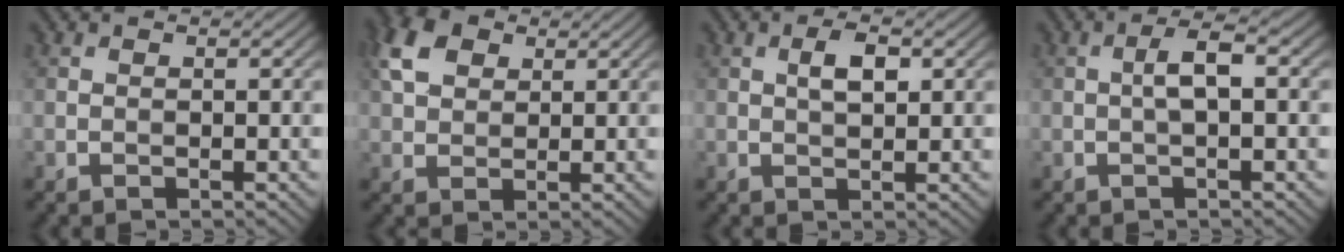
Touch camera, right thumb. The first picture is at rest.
{"total": 5.9, "force": [2.4, 4.2, 3.5], "torque": [-0.091, 0.013, 0.042]}
{"total": 2.9, "force": [0.7, 1.2, 2.5], "torque": [-0.048, 0.002, 0.012]}
{"total": 3.0, "force": [0.0, 0.7, 2.9], "torque": [-0.054, 0.011, -0.005]}